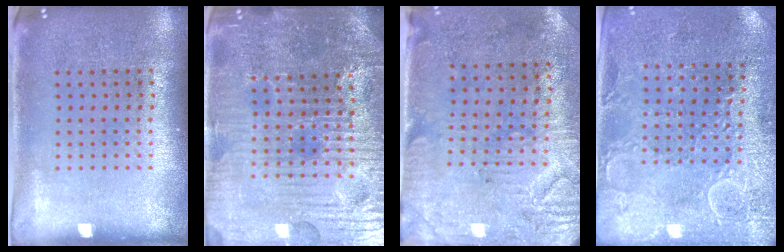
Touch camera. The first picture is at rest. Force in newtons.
{"total": 5.8, "press": 5.4, "slide": 2.0}
{"total": 3.1, "press": 2.6, "slide": 1.6}
{"total": 2.8, "press": 2.7, "slide": 0.8}